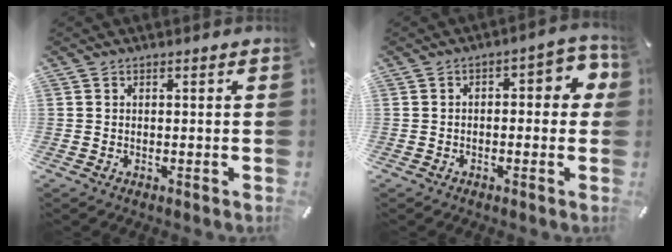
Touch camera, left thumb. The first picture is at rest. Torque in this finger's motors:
{"motor_torque": [0.14, 0.08, 0.31, 0.25, 0.02]}